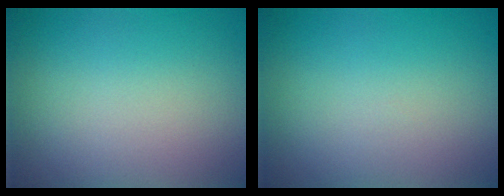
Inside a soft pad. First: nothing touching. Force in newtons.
{"total": 0.0}